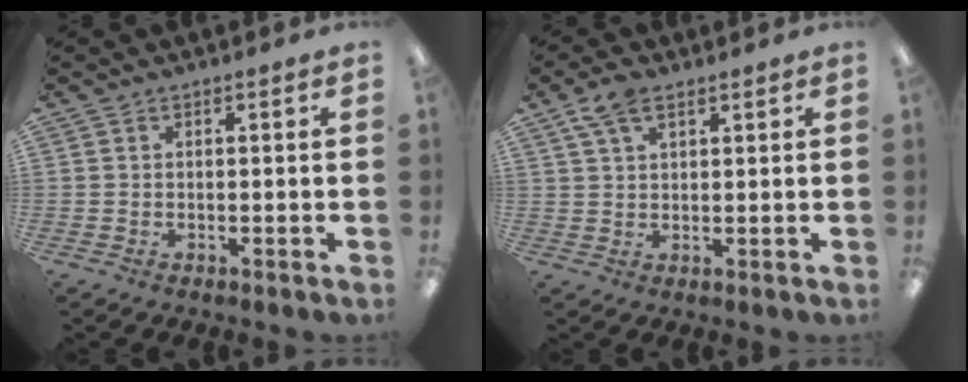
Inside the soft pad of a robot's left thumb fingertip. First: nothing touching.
{"total": 6.0, "force": [3.7, 3.0, 3.7], "torque": [-0.072, -0.003, 0.068]}